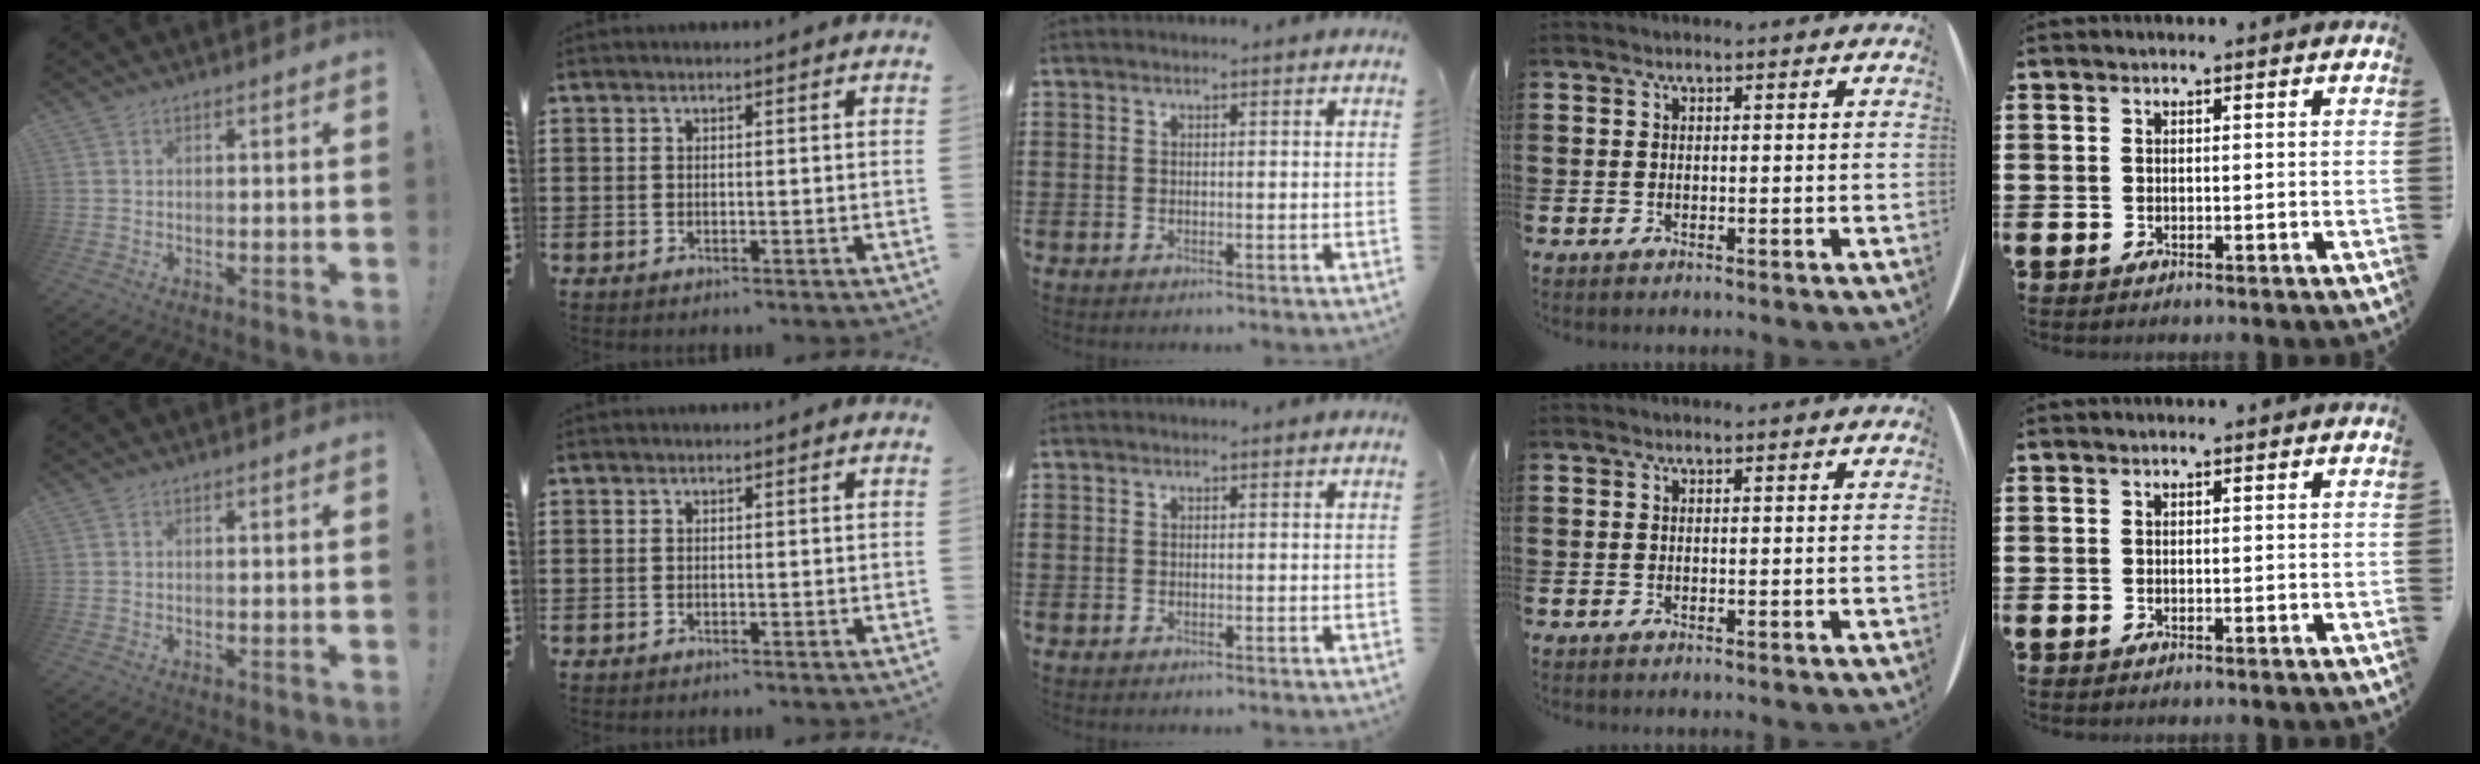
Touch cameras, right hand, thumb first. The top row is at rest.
{}